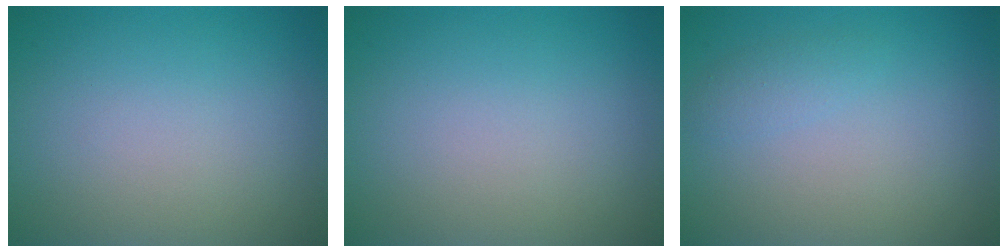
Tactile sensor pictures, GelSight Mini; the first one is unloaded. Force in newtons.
{"total": 0.0}
{"total": 1.1, "press": 1.1, "slide": 0.0}